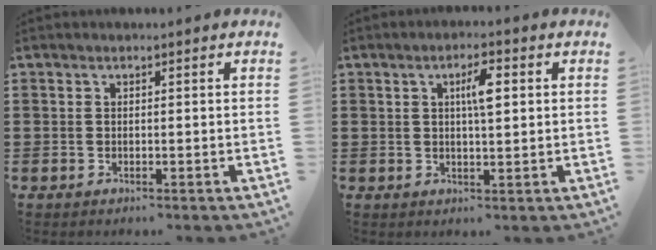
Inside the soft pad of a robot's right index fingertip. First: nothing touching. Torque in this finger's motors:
{"motor_torque": [0.65, -0.20, 0.27, 0.09]}